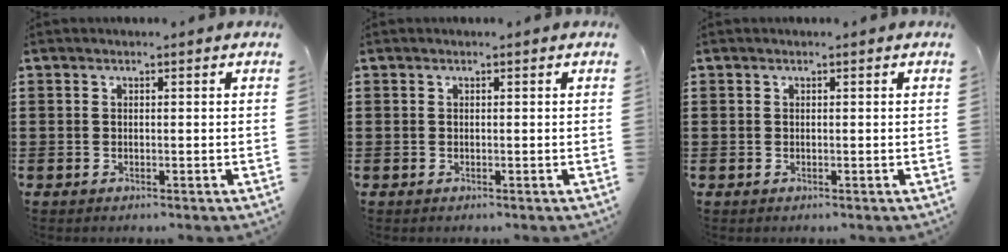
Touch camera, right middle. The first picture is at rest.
{"total": 0.0}
{"total": 0.0}